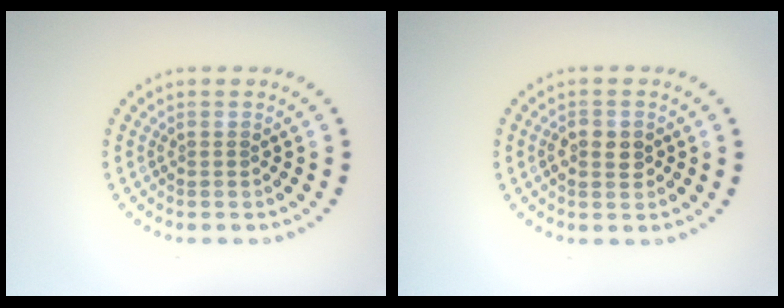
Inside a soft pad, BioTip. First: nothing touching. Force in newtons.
{"total": 2.1, "press": 2.0, "slide": 0.3}